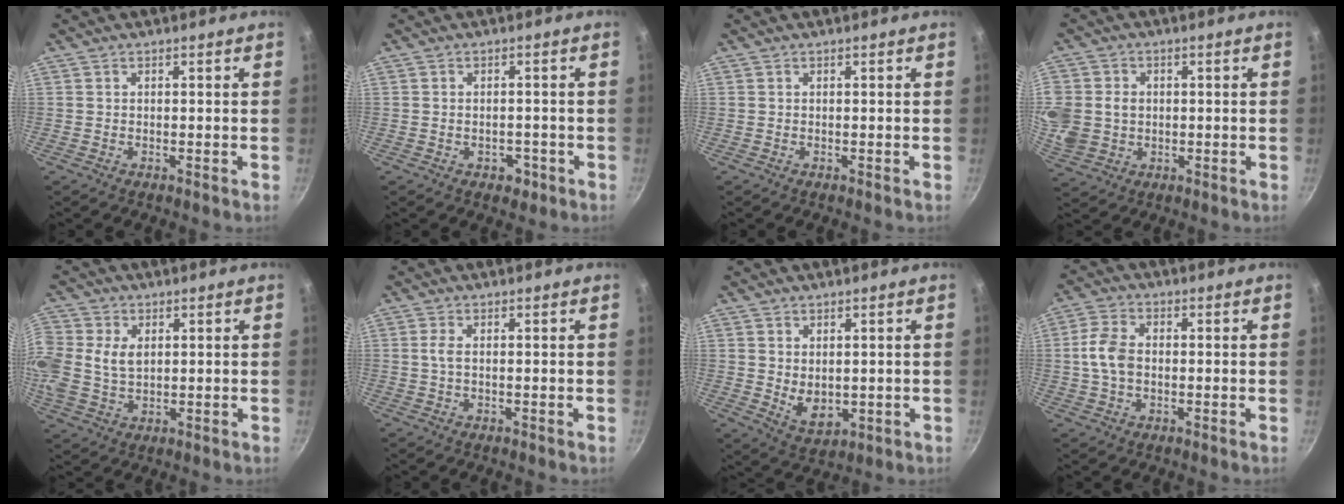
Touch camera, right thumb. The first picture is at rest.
{"total": 3.1, "force": [-1.4, 2.2, 1.7], "torque": [-0.013, 0.012, -0.011]}
{"total": 0.0}
{"total": 15.2, "force": [0.1, 13.3, 7.4], "torque": [-0.201, 0.019, 0.012]}
{"total": 11.1, "force": [1.7, 8.4, 7.0], "torque": [-0.170, 0.013, 0.033]}
{"total": 1.6, "force": [0.0, 0.6, 1.5], "torque": [-0.038, 0.003, 0.000]}
{"total": 5.9, "force": [0.5, 4.1, 4.2], "torque": [-0.058, -0.017, 0.023]}
{"total": 6.6, "force": [-0.2, 4.5, 4.8], "torque": [-0.094, 0.015, -0.010]}